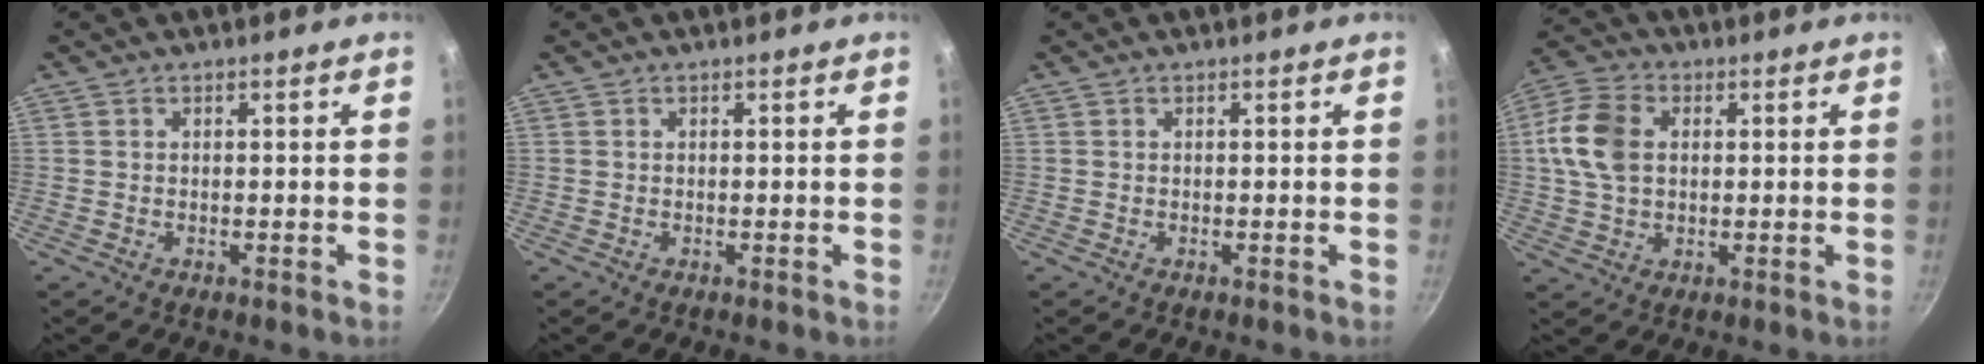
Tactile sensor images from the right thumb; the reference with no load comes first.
{"total": 0.0}
{"total": 0.0}
{"total": 10.7, "force": [1.5, 7.4, 7.6], "torque": [-0.140, 0.013, 0.016]}